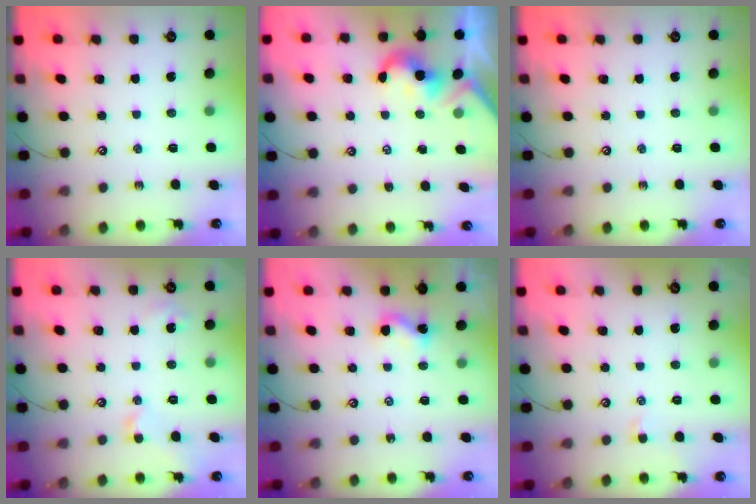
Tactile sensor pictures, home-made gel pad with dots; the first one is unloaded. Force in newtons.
{"total": 2.1, "press": 2.0, "slide": 0.5}
{"total": 0.0}
{"total": 2.8, "press": 2.7, "slide": 0.6}
{"total": 2.7, "press": 2.7, "slide": 0.3}
{"total": 1.1, "press": 1.1, "slide": 0.4}